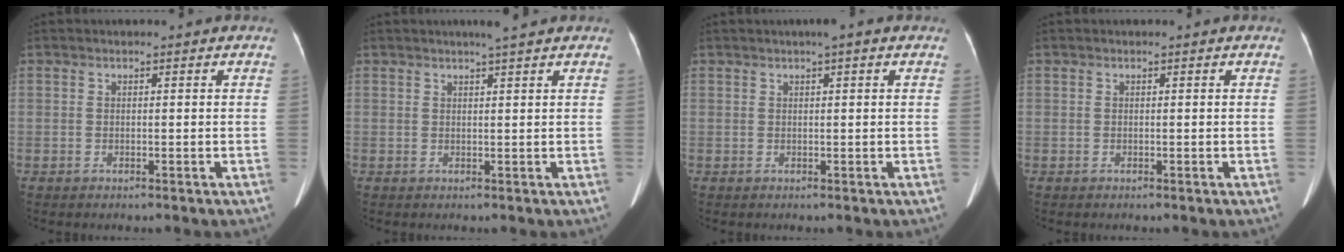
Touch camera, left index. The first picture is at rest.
{"total": 2.8, "force": [2.3, -0.3, 1.6], "torque": [-0.024, 0.007, 0.033]}
{"total": 1.7, "force": [0.9, 0.0, 1.4], "torque": [-0.024, 0.010, 0.013]}
{"total": 0.0}